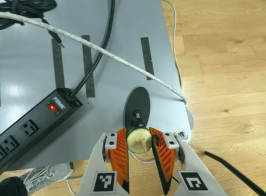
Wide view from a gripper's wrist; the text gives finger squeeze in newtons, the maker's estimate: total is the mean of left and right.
{"total": 9.5, "left": 9.8, "right": 9.2}